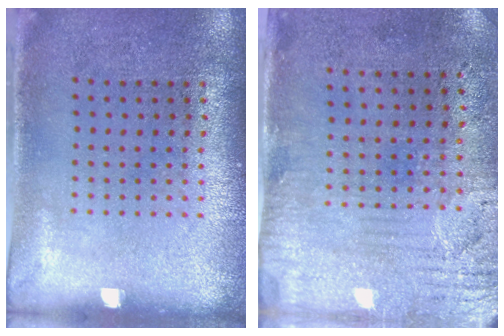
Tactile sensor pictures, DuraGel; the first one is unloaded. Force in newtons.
{"total": 3.2, "press": 2.6, "slide": 1.9}